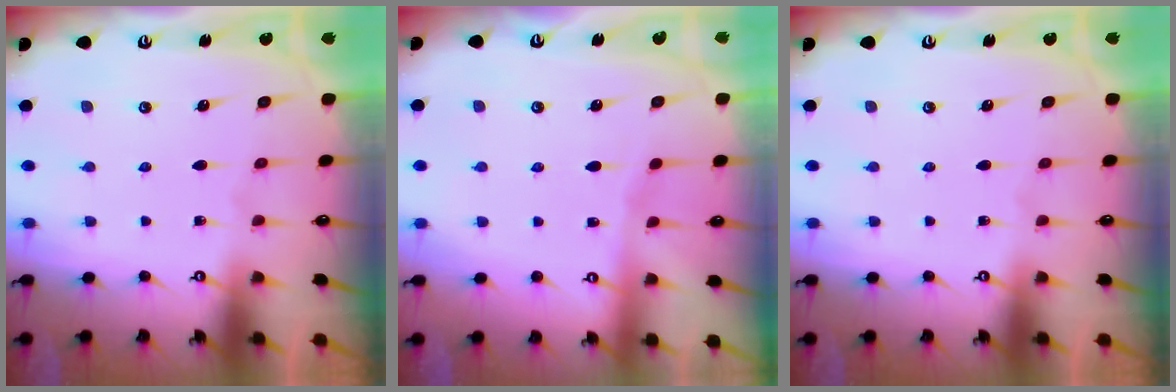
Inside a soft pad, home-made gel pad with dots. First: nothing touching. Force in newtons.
{"total": 4.0, "press": 3.9, "slide": 0.7}
{"total": 0.0}